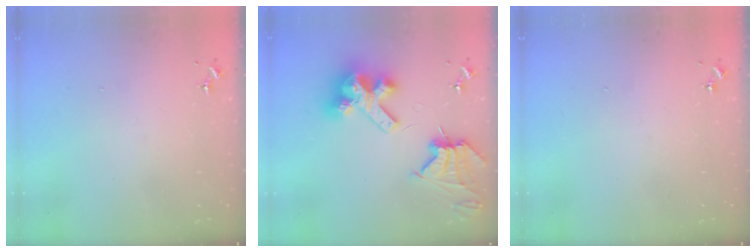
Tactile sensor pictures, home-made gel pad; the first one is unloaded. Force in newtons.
{"total": 14.8, "press": 14.7, "slide": 1.7}
{"total": 0.0}